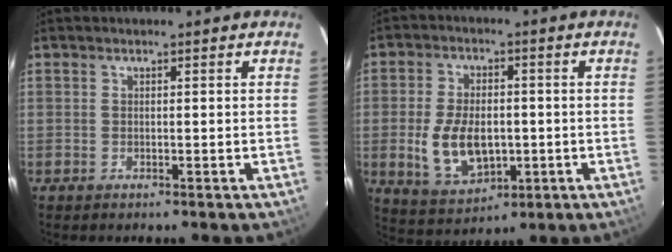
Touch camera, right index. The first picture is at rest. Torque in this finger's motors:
{"motor_torque": [0.30, -0.21, 0.57, 0.12]}